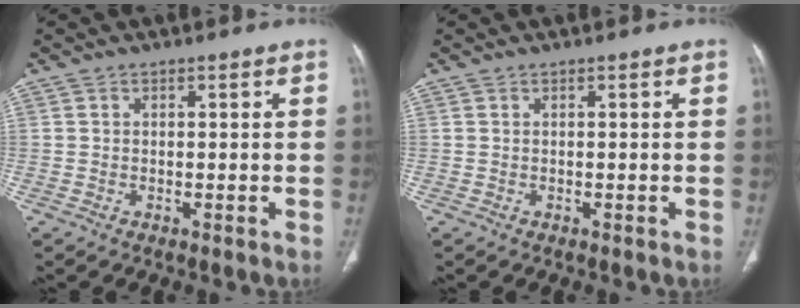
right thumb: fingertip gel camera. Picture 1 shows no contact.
{"total": 0.0}